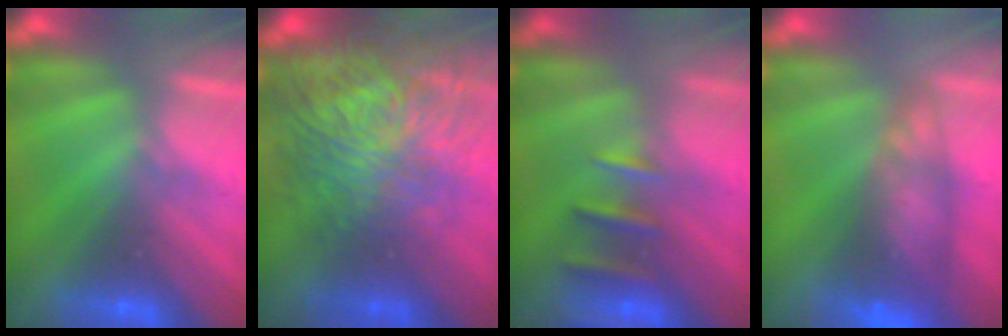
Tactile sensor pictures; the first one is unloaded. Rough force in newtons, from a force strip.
{"total": 7.7}
{"total": 2.4}
{"total": 6.9}